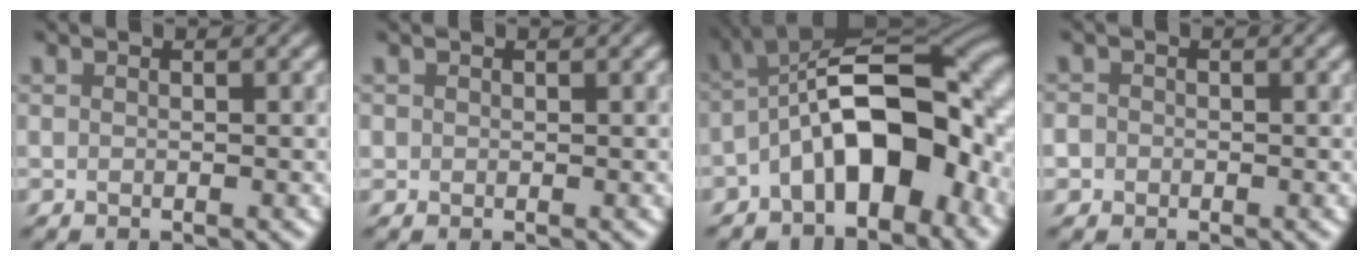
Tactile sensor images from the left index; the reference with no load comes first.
{"total": 0.5, "force": [0.1, 0.5, 0.0], "torque": [0.006, -0.001, -0.001]}
{"total": 12.3, "force": [-3.4, 5.6, 10.4], "torque": [-0.149, 0.023, -0.070]}
{"total": 1.8, "force": [-0.4, 1.7, 0.5], "torque": [0.004, 0.005, -0.019]}